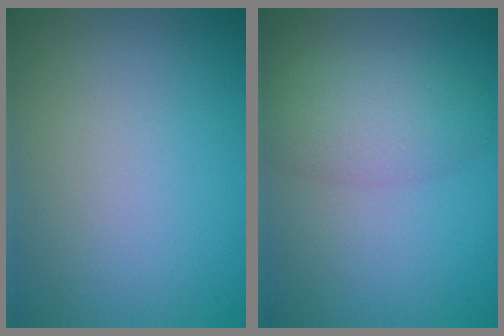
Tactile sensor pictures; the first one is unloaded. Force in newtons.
{"total": 3.4, "press": 3.4, "slide": 0.1}